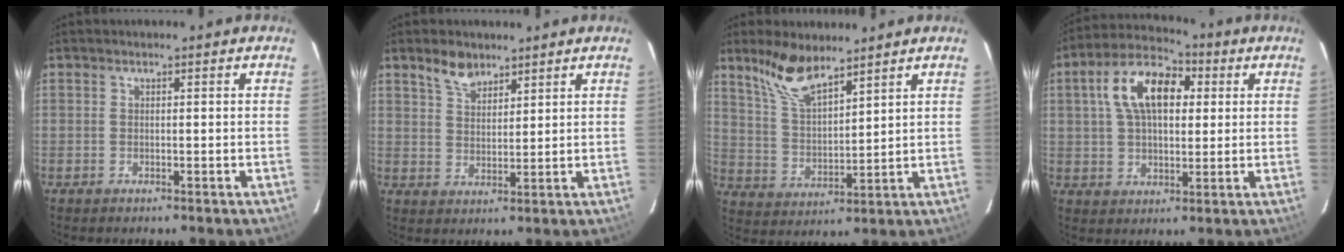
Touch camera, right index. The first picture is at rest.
{"total": 5.0, "force": [3.9, 2.5, 2.1], "torque": [-0.033, 0.007, 0.073]}
{"total": 9.5, "force": [7.4, 3.0, 5.3], "torque": [-0.103, 0.008, 0.155]}
{"total": 13.4, "force": [3.6, 7.5, 10.5], "torque": [-0.192, 0.036, 0.056]}